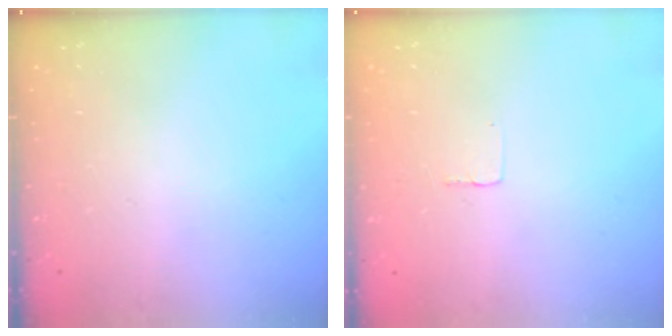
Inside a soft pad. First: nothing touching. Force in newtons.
{"total": 1.9, "press": 1.9, "slide": 0.1}